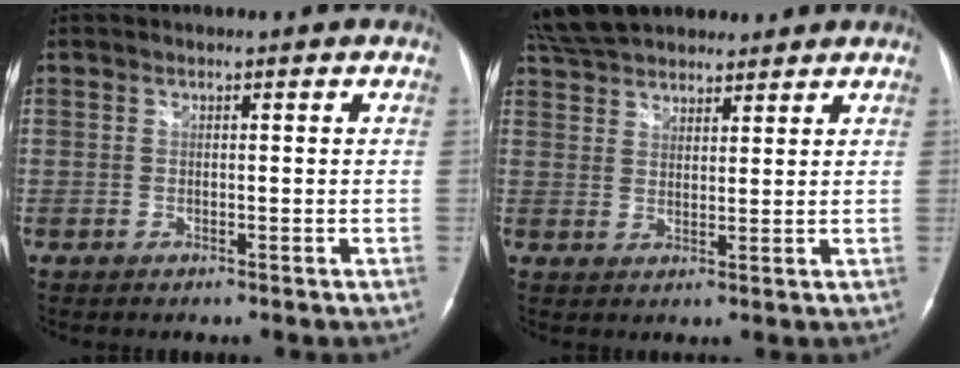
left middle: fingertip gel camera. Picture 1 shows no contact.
{"total": 13.0, "force": [11.3, 4.7, 4.6], "torque": [-0.089, 0.043, 0.195]}